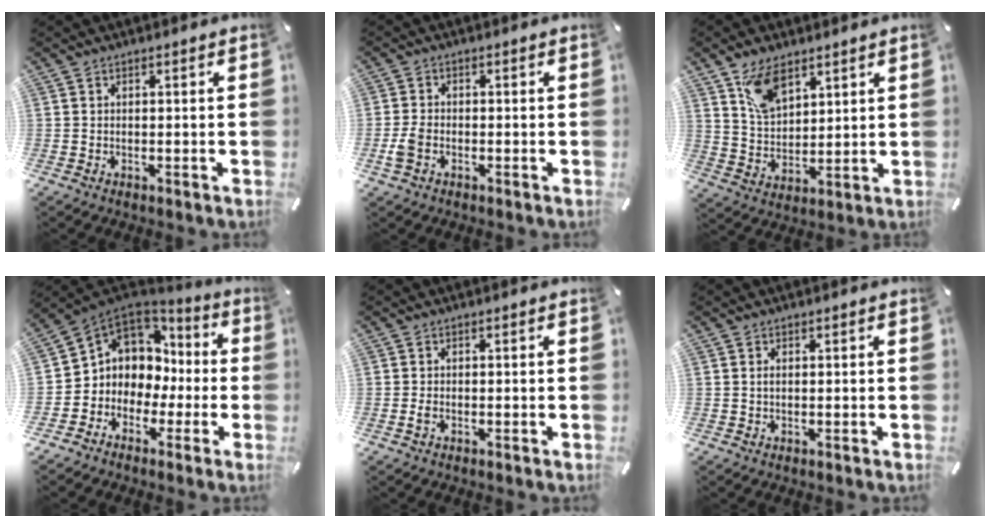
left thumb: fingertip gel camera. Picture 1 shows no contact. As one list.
[{"total": 3.7, "force": [-1.2, 2.6, 2.3], "torque": [-0.052, 0.004, -0.024]}, {"total": 9.2, "force": [6.0, 5.3, 4.5], "torque": [-0.089, -0.016, 0.115]}, {"total": 7.3, "force": [-0.1, 7.3, 0.1], "torque": [-0.025, -0.013, 0.009]}, {"total": 1.2, "force": [-0.4, 0.6, 0.9], "torque": [-0.025, -0.003, -0.010]}, {"total": 0.8, "force": [0.1, 0.4, 0.7], "torque": [-0.014, 0.001, 0.002]}]